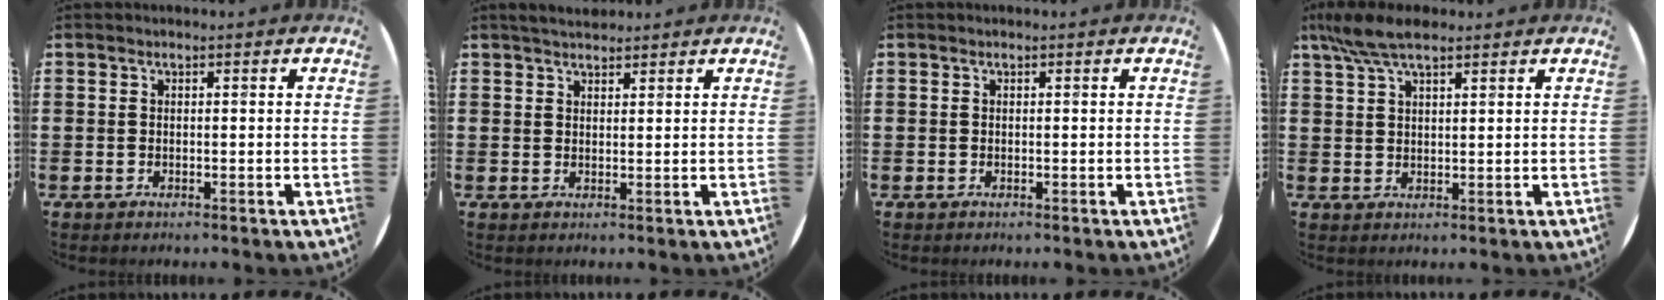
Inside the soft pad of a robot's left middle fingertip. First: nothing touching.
{"total": 2.4, "force": [2.3, 0.5, 0.4], "torque": [-0.012, 0.001, 0.043]}
{"total": 0.0}
{"total": 5.9, "force": [4.4, 1.6, 3.6], "torque": [-0.081, -0.001, 0.080]}